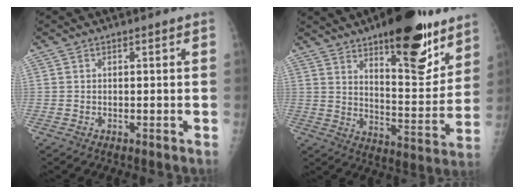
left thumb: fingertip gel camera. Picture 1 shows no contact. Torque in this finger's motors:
{"motor_torque": [2.63, 0.77, 1.39, -1.28, 0.20]}